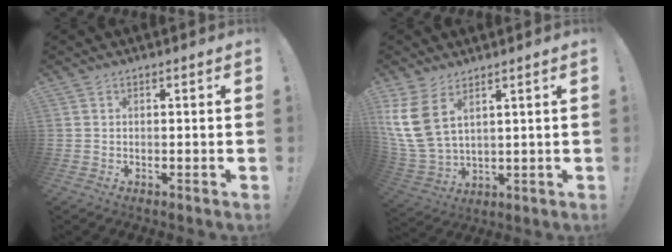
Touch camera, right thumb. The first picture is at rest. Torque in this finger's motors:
{"motor_torque": [-0.59, 1.12, 0.19, 0.24, 0.26]}